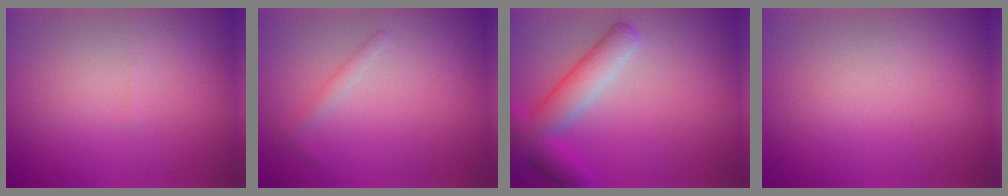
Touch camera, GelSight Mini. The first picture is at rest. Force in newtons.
{"total": 0.9, "press": 0.9, "slide": 0.1}
{"total": 5.0, "press": 5.0, "slide": 0.5}
{"total": 0.0}